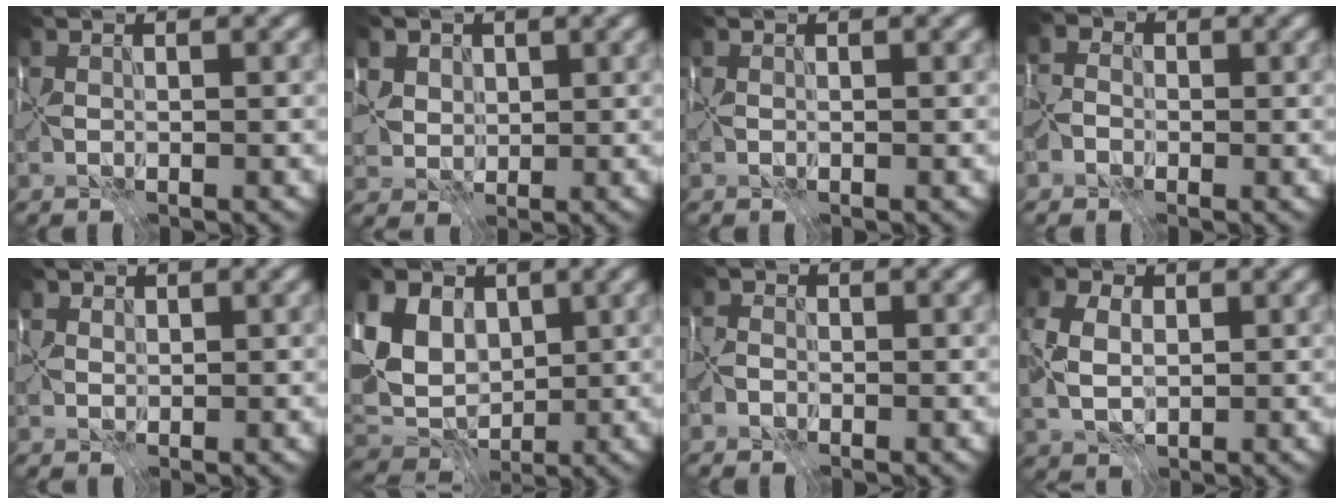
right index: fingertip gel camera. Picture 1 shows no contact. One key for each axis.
{"total": 4.4, "fx": 2.2, "fy": 3.4, "fz": 1.5, "tx": -0.042, "ty": 0.009, "tz": 0.037}
{"total": 0.0}
{"total": 2.2, "fx": -0.8, "fy": 1.9, "fz": 0.6, "tx": 0.004, "ty": 0.011, "tz": -0.031}
{"total": 2.1, "fx": 1.2, "fy": 1.5, "fz": 0.6, "tx": -0.020, "ty": -0.004, "tz": 0.028}
{"total": 8.4, "fx": 2.3, "fy": 6.5, "fz": 4.8, "tx": -0.116, "ty": 0.015, "tz": 0.045}
{"total": 1.3, "fx": -0.7, "fy": 1.1, "fz": 0.3, "tx": 0.009, "ty": 0.004, "tz": -0.021}
{"total": 6.1, "fx": 0.7, "fy": 4.6, "fz": 3.9, "tx": -0.094, "ty": 0.019, "tz": 0.001}